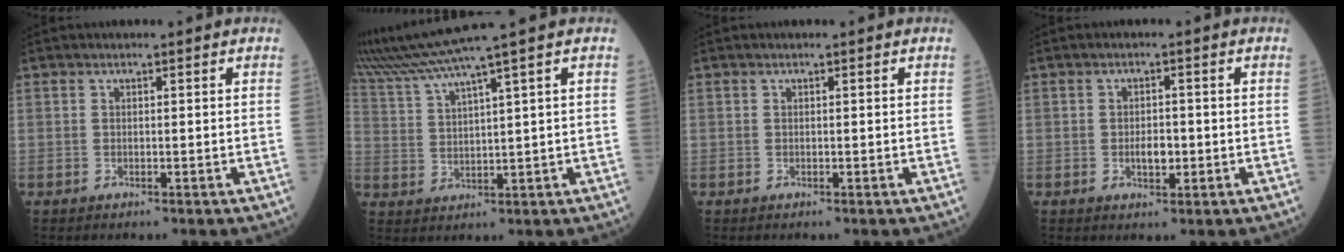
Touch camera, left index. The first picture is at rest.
{"total": 8.5, "force": [6.9, -2.8, 4.0], "torque": [-0.085, 0.003, 0.139]}
{"total": 0.0}
{"total": 2.7, "force": [-0.7, 1.3, 2.3], "torque": [-0.039, -0.002, -0.009]}